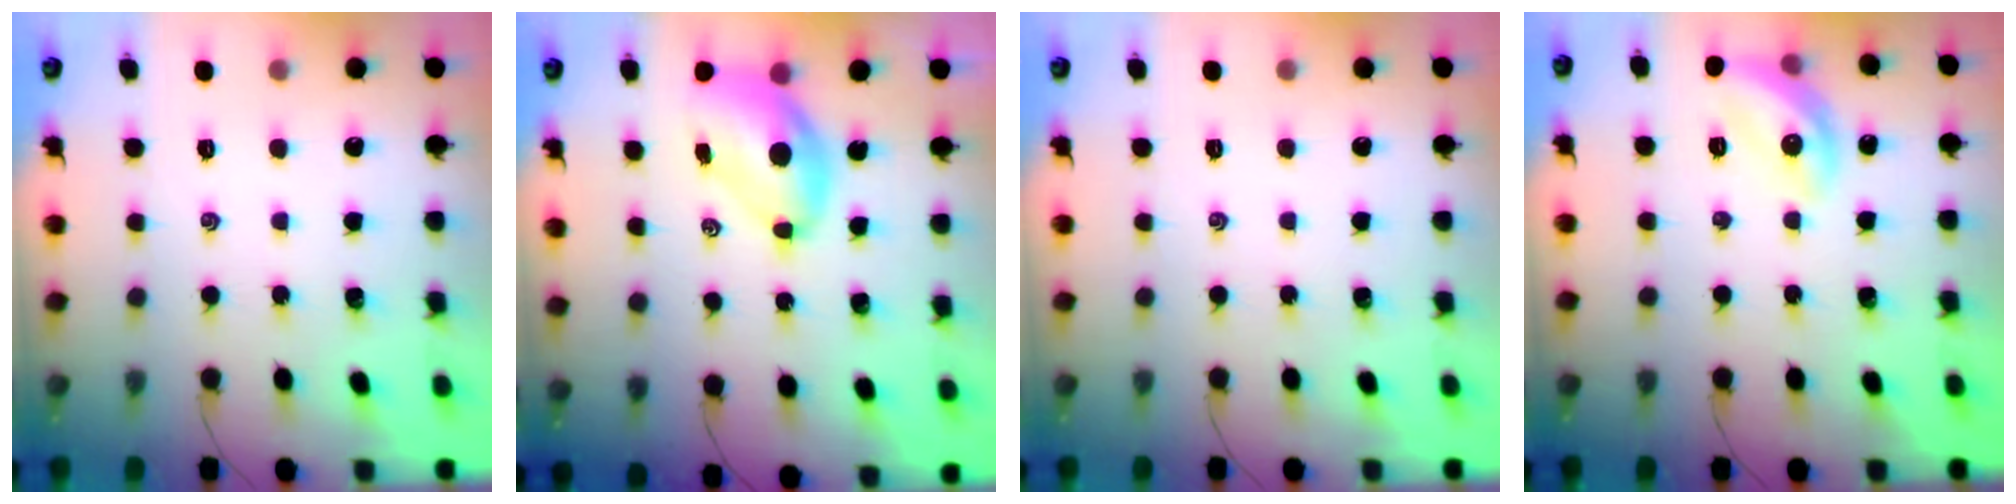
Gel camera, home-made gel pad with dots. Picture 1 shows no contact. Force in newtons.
{"total": 7.7, "press": 7.3, "slide": 2.2}
{"total": 0.0}
{"total": 11.1, "press": 11.1, "slide": 0.4}